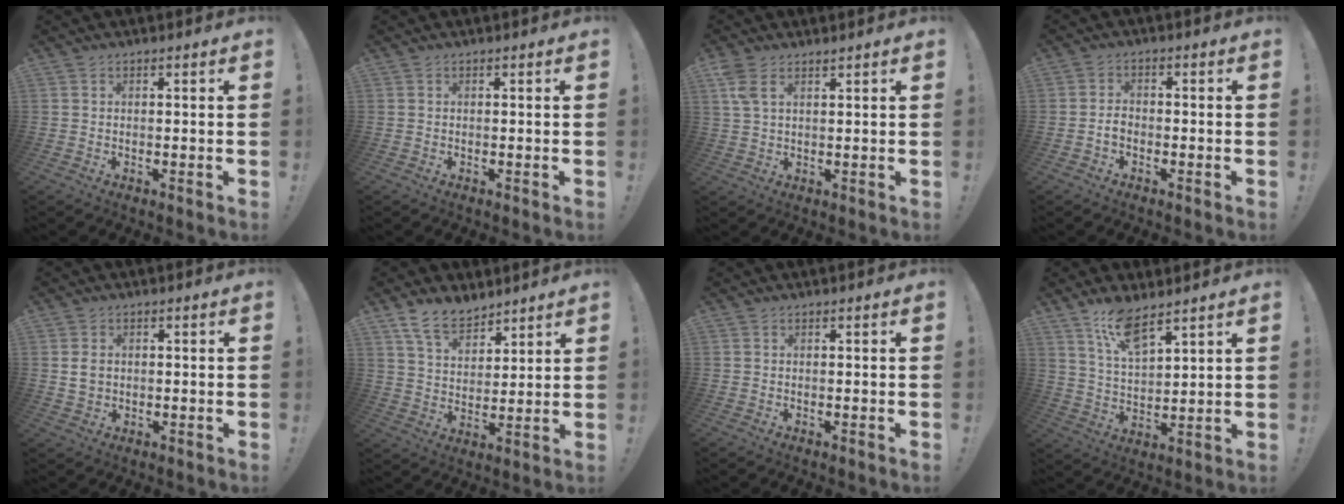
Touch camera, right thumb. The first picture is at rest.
{"total": 0.0}
{"total": 5.0, "force": [2.9, 2.2, 3.4], "torque": [-0.070, -0.007, 0.057]}
{"total": 2.5, "force": [-1.1, 1.6, 1.5], "torque": [-0.030, 0.011, -0.018]}
{"total": 3.3, "force": [0.4, 2.8, 1.7], "torque": [-0.023, 0.004, 0.008]}
{"total": 10.3, "force": [8.1, 5.0, 4.0], "torque": [-0.085, -0.043, 0.159]}
{"total": 0.0}
{"total": 9.9, "force": [7.6, 2.7, 5.6], "torque": [-0.114, -0.038, 0.140]}